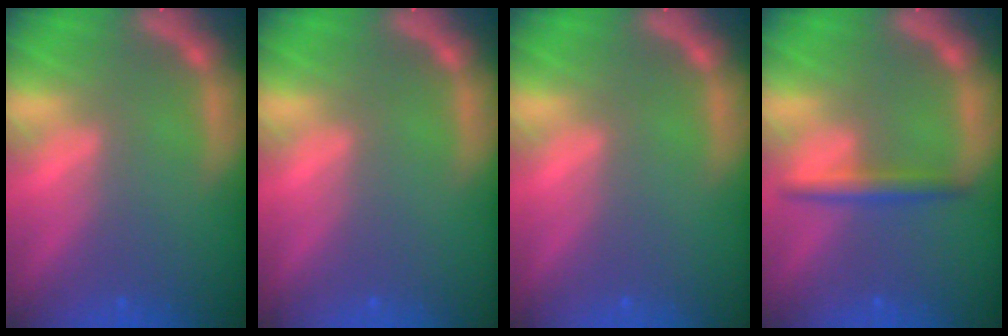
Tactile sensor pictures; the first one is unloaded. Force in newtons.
{"total": 0.0}
{"total": 0.0}
{"total": 2.5}